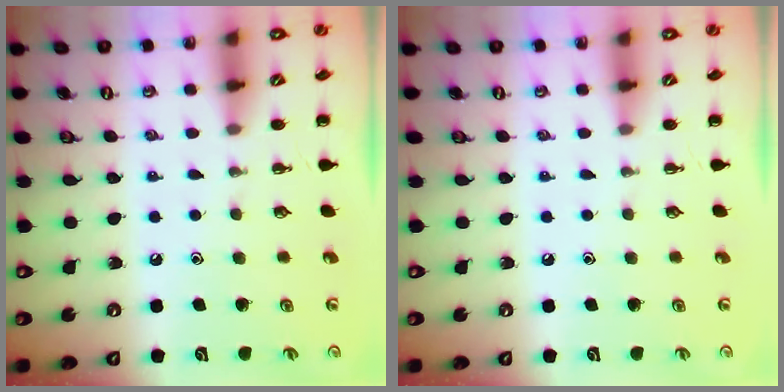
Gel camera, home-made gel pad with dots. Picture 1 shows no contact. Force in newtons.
{"total": 0.0}